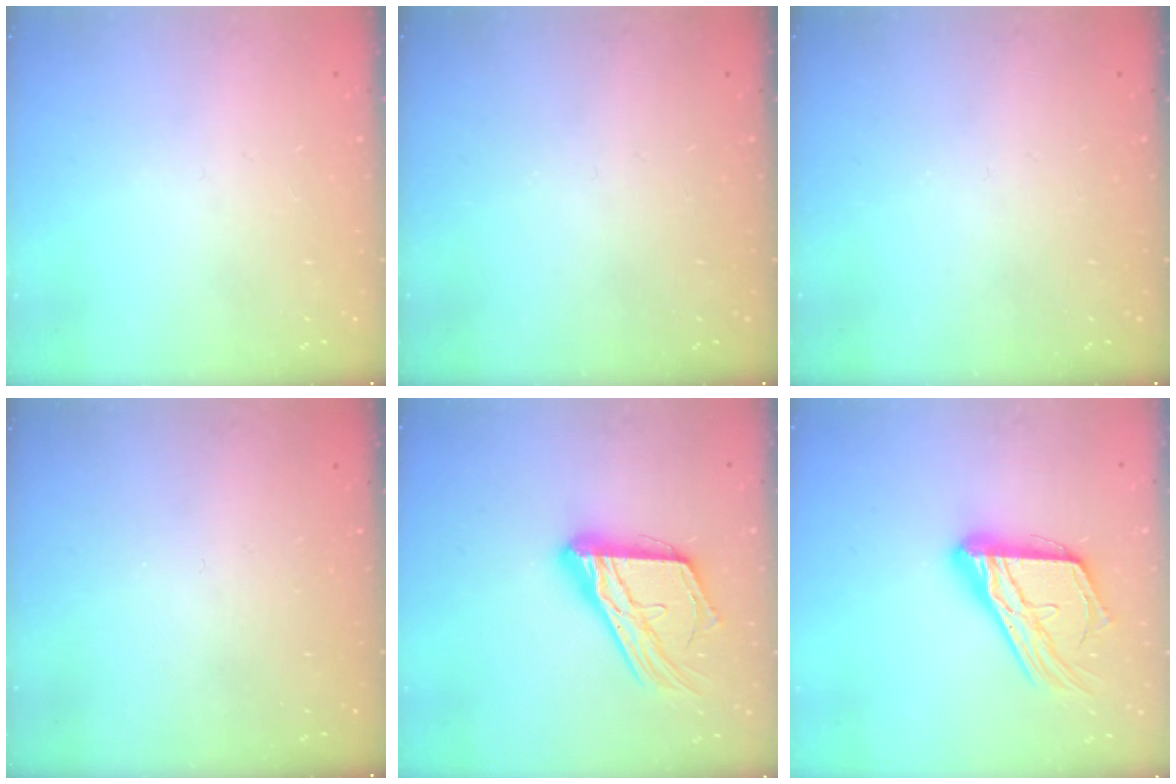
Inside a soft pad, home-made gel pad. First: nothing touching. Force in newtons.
{"total": 0.0}
{"total": 0.0}
{"total": 0.0}
{"total": 17.9, "press": 17.8, "slide": 1.5}
{"total": 17.9, "press": 17.8, "slide": 1.5}